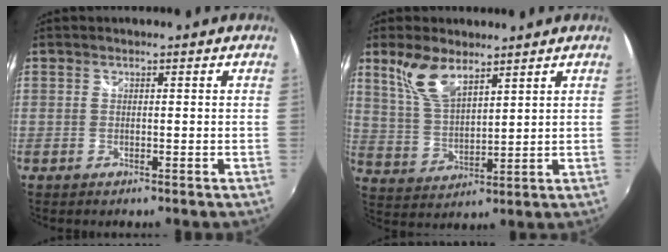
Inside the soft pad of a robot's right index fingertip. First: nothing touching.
{"total": 8.8, "force": [6.0, 3.5, 5.4], "torque": [-0.109, 0.007, 0.128]}